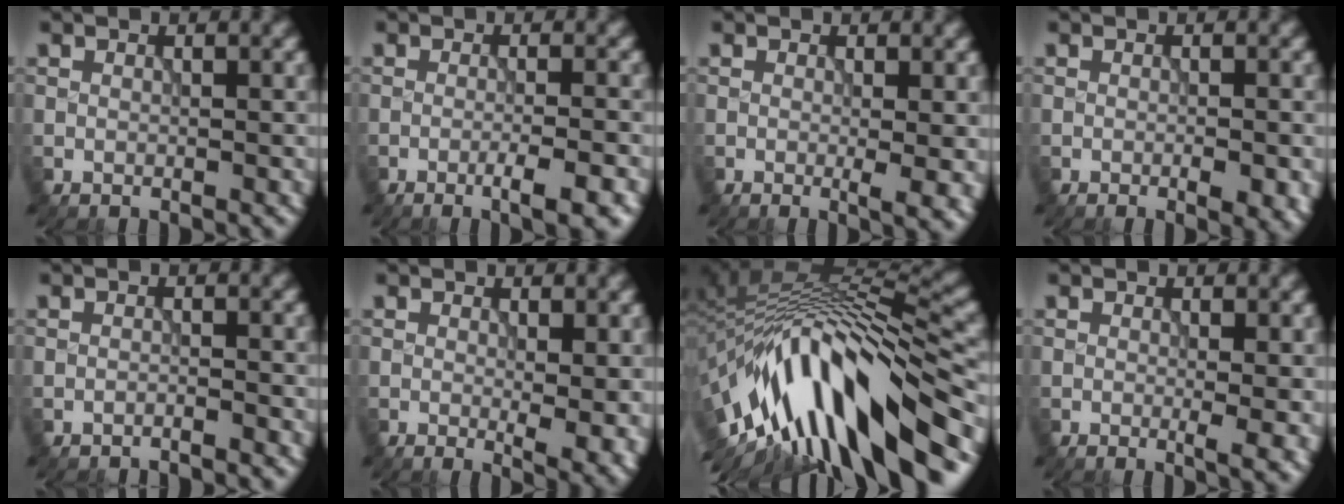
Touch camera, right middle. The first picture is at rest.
{"total": 4.1, "force": [-2.0, 0.8, 3.5], "torque": [-0.047, 0.006, -0.033]}
{"total": 2.5, "force": [-0.2, 0.5, 2.4], "torque": [-0.035, -0.009, -0.002]}
{"total": 2.5, "force": [-1.0, 0.7, 2.2], "torque": [-0.033, -0.006, -0.010]}
{"total": 1.3, "force": [-1.3, 0.0, 0.3], "torque": [0.002, -0.004, -0.029]}
{"total": 3.7, "force": [-0.1, 1.2, 3.5], "torque": [-0.044, -0.011, 0.002]}
{"total": 15.4, "force": [-6.7, 4.9, 12.9], "torque": [-0.225, 0.025, -0.103]}
{"total": 2.5, "force": [-0.2, 0.5, 2.4], "torque": [-0.035, -0.009, -0.001]}